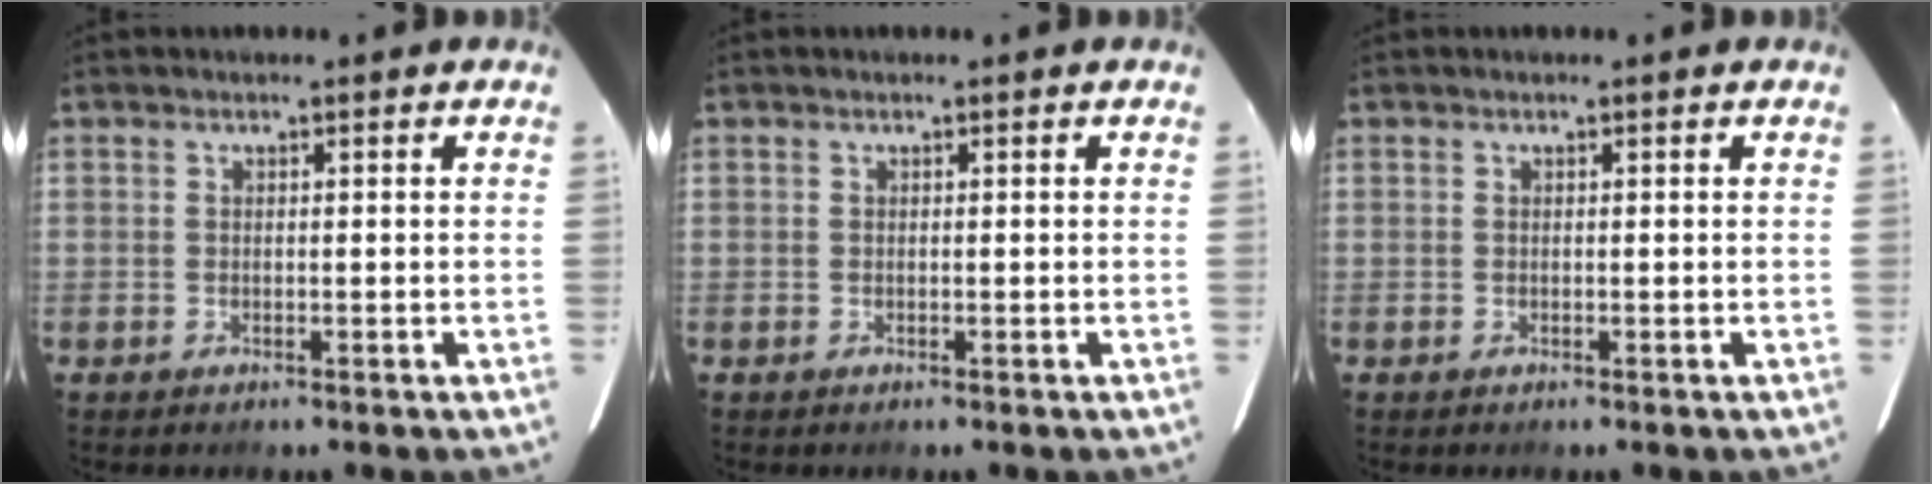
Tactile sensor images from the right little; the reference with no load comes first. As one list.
[{"total": 0.0}, {"total": 0.0}]